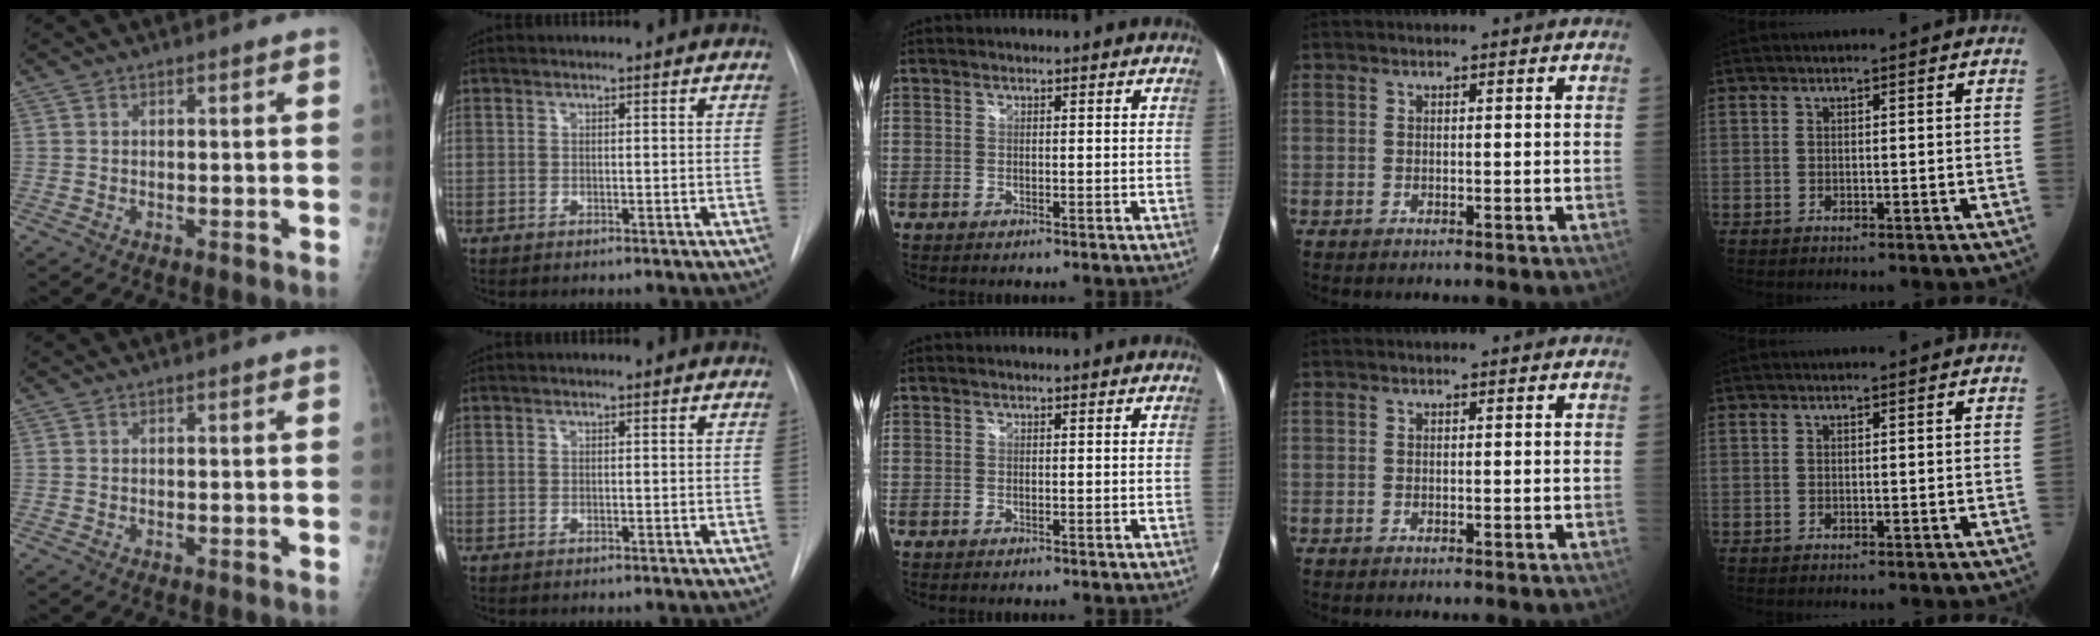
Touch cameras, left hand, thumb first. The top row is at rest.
{}